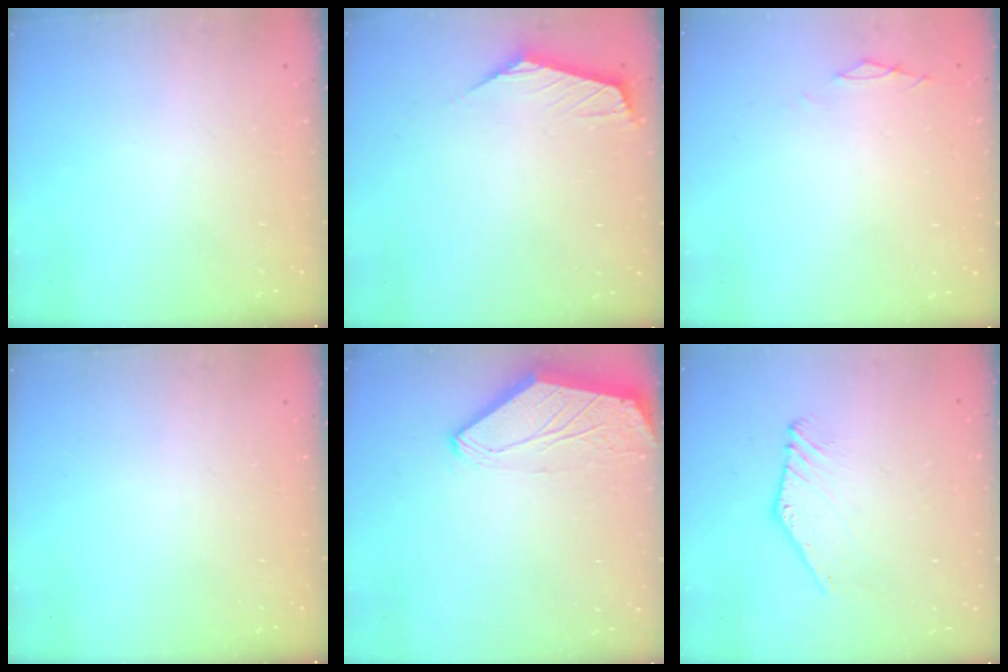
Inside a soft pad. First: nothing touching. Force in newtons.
{"total": 1.0, "press": 0.9, "slide": 0.3}
{"total": 0.0}
{"total": 0.0}
{"total": 0.0}
{"total": 2.0, "press": 2.0, "slide": 0.0}